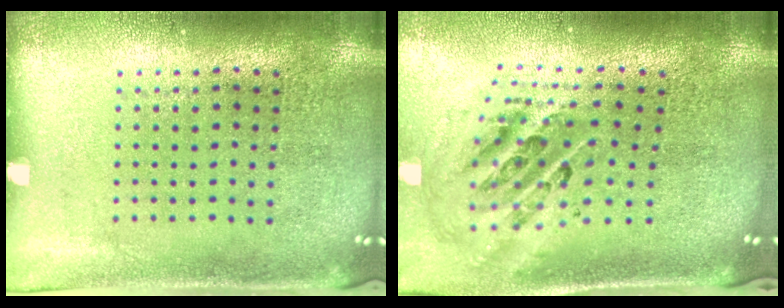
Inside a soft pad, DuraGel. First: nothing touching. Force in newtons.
{"total": 1.9, "press": 1.5, "slide": 1.2}